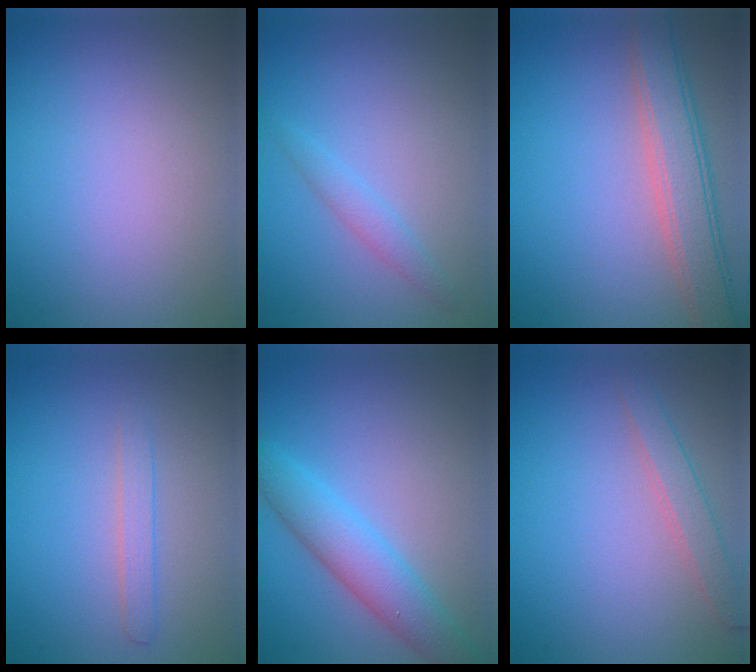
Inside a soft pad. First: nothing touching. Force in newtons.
{"total": 1.4, "press": 1.4, "slide": 0.1}
{"total": 5.1, "press": 5.1, "slide": 0.3}
{"total": 1.4, "press": 1.4, "slide": 0.0}
{"total": 4.8, "press": 4.8, "slide": 0.1}
{"total": 2.1, "press": 2.1, "slide": 0.1}